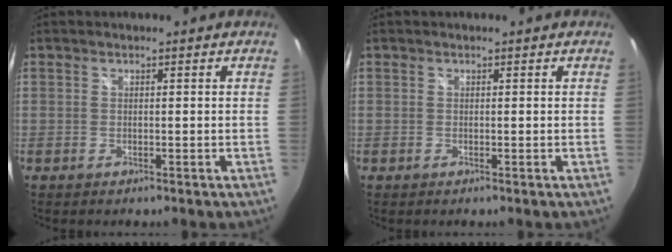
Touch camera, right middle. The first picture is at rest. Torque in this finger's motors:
{"motor_torque": [0.00, 0.01, 0.00, 0.01]}